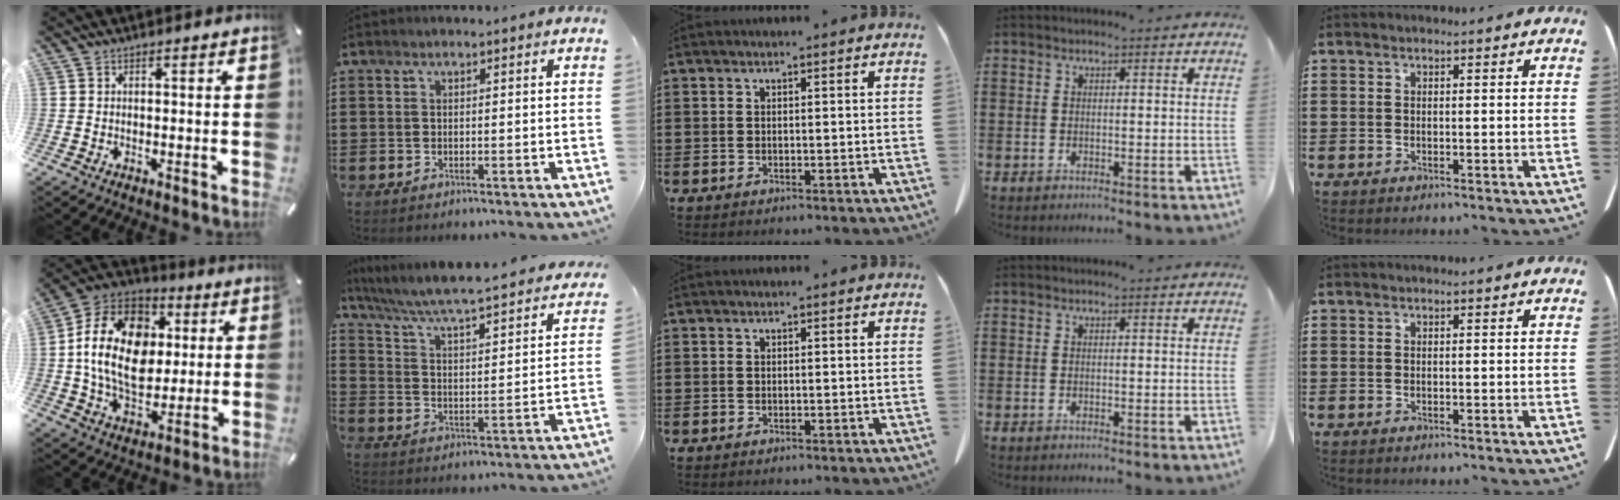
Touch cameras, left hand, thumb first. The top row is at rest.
{"thumb": {"total": 20.2, "force": [1.5, 15.1, 13.4], "torque": [-0.264, 0.014, 0.027]}, "index": {"total": 4.7, "force": [4.3, -0.5, 1.7], "torque": [-0.057, -0.045, 0.061]}}